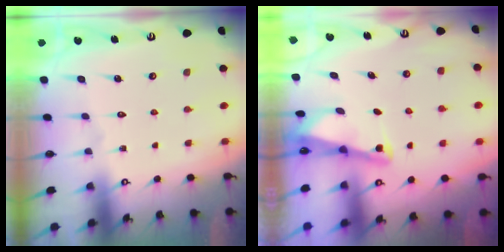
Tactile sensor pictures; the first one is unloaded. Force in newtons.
{"total": 2.3, "press": 2.3, "slide": 0.3}